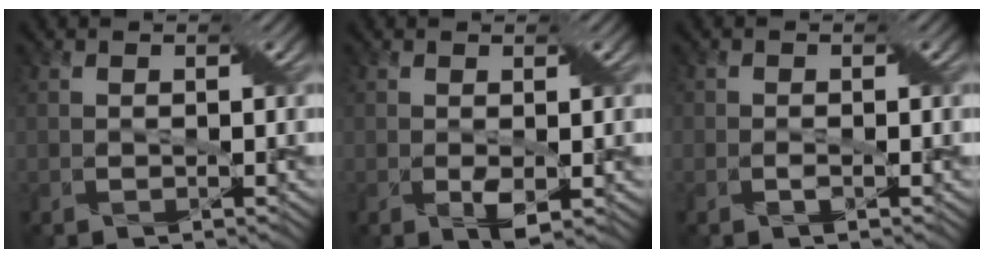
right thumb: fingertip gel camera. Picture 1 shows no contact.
{"total": 1.9, "force": [-0.1, 0.9, 1.6], "torque": [-0.034, -0.006, 0.003]}
{"total": 1.3, "force": [-0.5, 0.8, 0.9], "torque": [-0.015, 0.001, -0.010]}